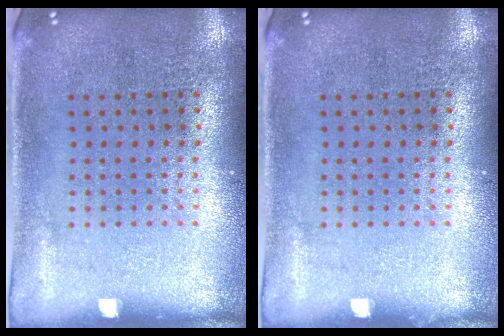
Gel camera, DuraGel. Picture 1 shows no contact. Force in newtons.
{"total": 0.0}